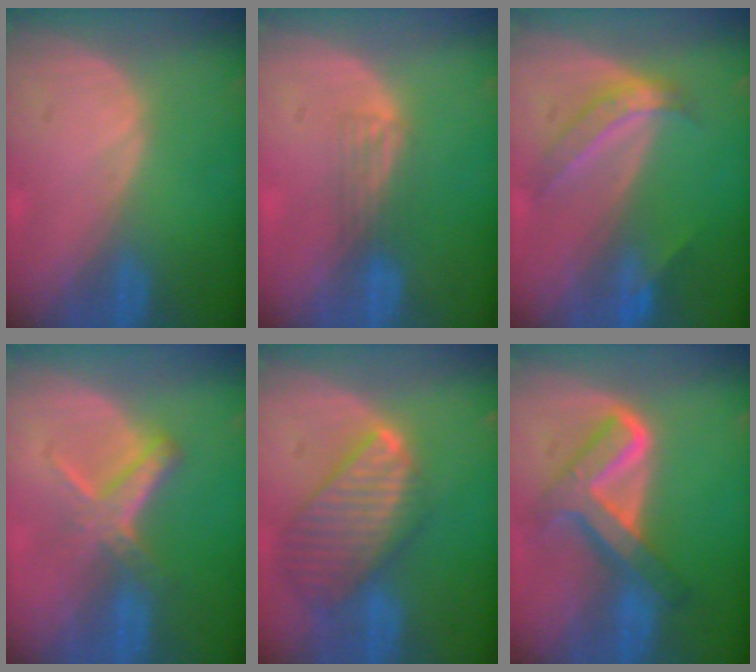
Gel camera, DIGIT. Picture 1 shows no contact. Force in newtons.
{"total": 2.5, "press": 2.2, "slide": 1.3}
{"total": 5.6, "press": 4.8, "slide": 2.9}
{"total": 5.7, "press": 5.1, "slide": 2.6}
{"total": 9.7, "press": 8.4, "slide": 4.9}
{"total": 8.0, "press": 8.0, "slide": 0.7}